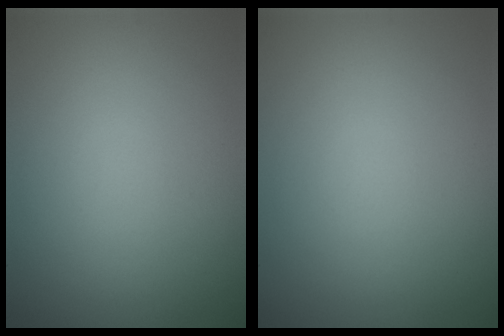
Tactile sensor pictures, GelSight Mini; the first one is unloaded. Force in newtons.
{"total": 0.0}